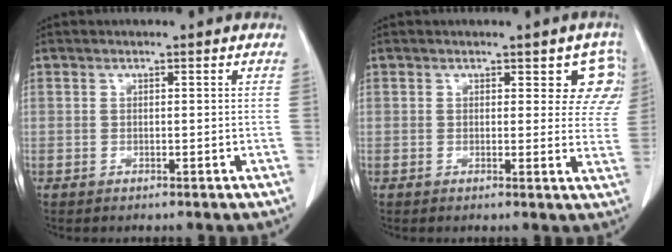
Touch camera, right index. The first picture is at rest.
{"total": 5.8, "force": [2.8, 3.3, 3.8], "torque": [-0.010, 0.000, 0.021]}